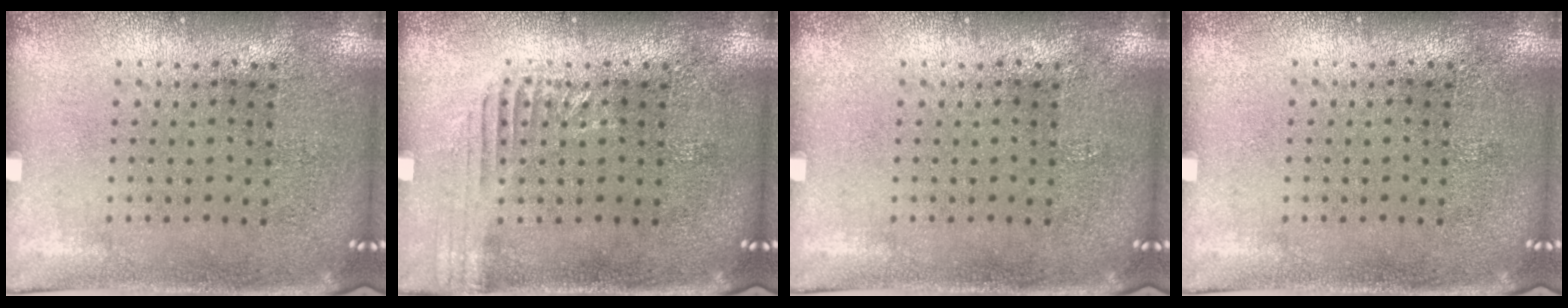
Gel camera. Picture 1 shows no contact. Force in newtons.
{"total": 1.3, "press": 1.3, "slide": 0.2}
{"total": 0.0}
{"total": 0.0}